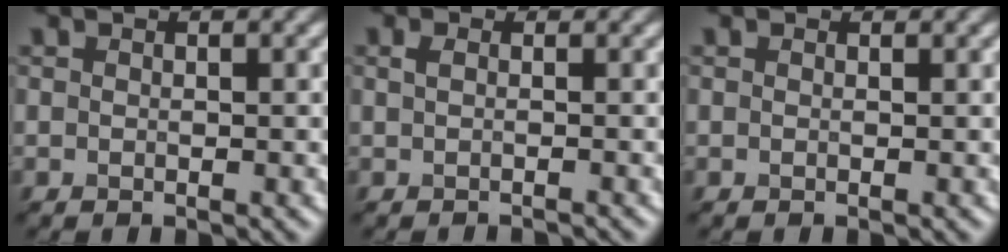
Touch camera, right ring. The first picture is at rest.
{"total": 0.8, "force": [-0.4, 0.4, 0.6], "torque": [-0.010, 0.011, 0.001]}
{"total": 0.6, "force": [0.4, 0.3, 0.3], "torque": [-0.006, 0.007, -0.004]}